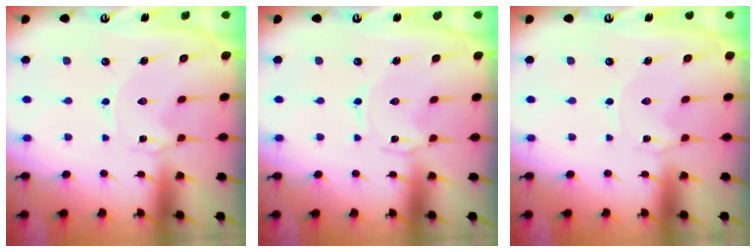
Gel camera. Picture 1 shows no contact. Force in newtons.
{"total": 0.0}
{"total": 0.0}